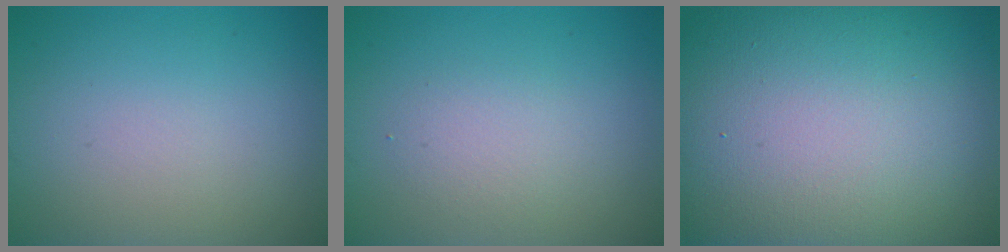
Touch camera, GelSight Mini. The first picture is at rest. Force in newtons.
{"total": 1.8, "press": 1.8, "slide": 0.1}
{"total": 23.0, "press": 23.0, "slide": 1.3}